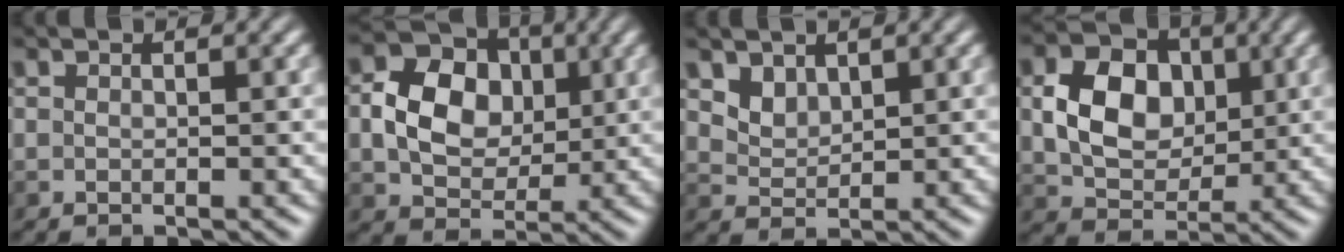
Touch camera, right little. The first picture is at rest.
{"total": 7.6, "force": [0.7, 6.1, 4.5], "torque": [-0.078, 0.014, 0.005]}
{"total": 2.3, "force": [1.5, 1.5, 0.8], "torque": [-0.024, -0.014, 0.043]}
{"total": 6.8, "force": [0.8, 5.1, 4.4], "torque": [-0.081, 0.004, 0.013]}